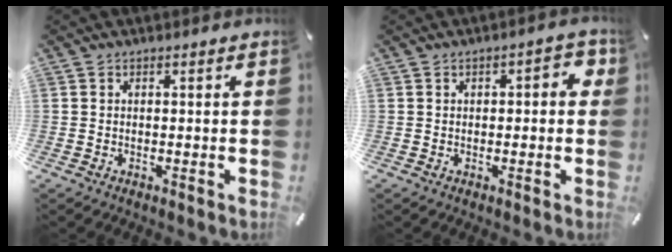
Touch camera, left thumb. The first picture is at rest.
{"total": 3.1, "force": [-0.1, 1.8, 2.6], "torque": [-0.031, 0.004, -0.007]}